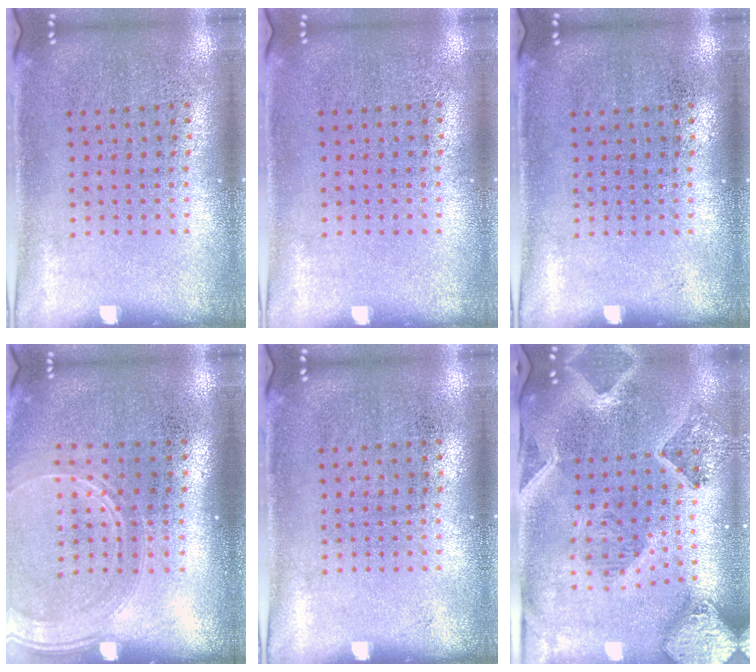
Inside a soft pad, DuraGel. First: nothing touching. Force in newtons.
{"total": 0.0}
{"total": 0.0}
{"total": 1.7, "press": 1.6, "slide": 0.6}
{"total": 0.0}
{"total": 2.3, "press": 2.1, "slide": 1.0}